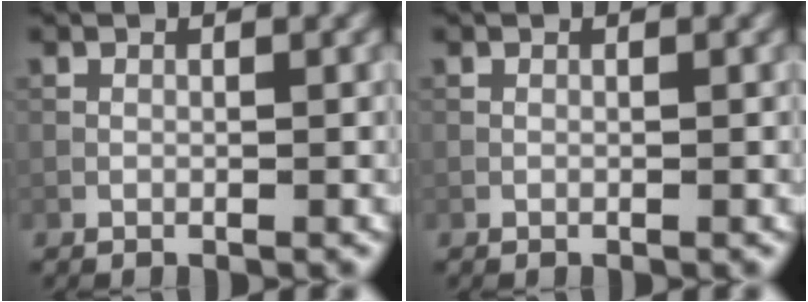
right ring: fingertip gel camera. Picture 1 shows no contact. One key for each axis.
{"total": 0.0}